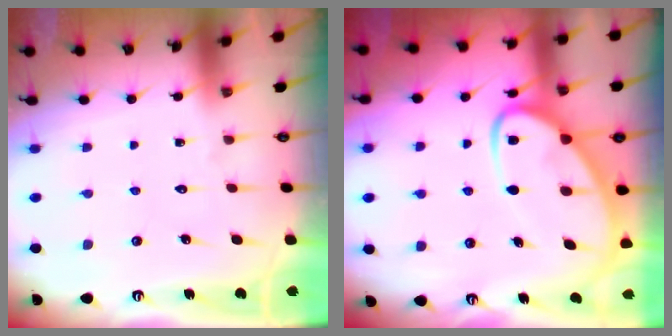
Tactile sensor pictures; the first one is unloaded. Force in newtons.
{"total": 12.0, "press": 11.9, "slide": 1.1}